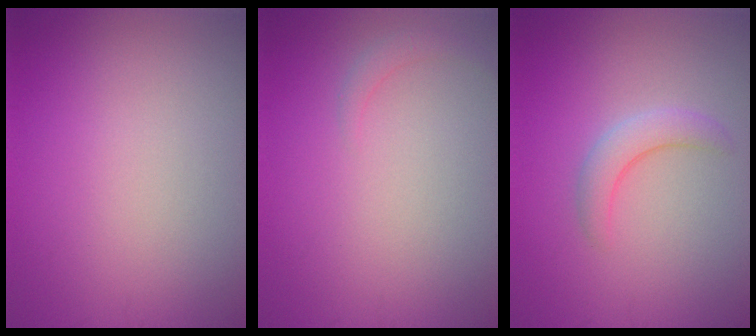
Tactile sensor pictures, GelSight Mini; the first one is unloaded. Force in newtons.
{"total": 1.0, "press": 1.0, "slide": 0.2}
{"total": 2.4, "press": 2.4, "slide": 0.3}